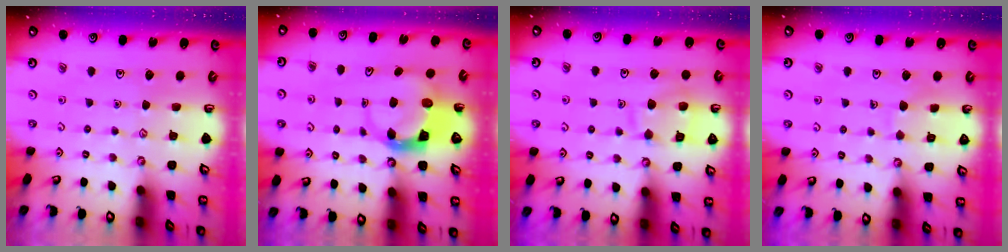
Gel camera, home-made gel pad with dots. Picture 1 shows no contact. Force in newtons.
{"total": 5.0, "press": 4.9, "slide": 0.9}
{"total": 10.7, "press": 10.6, "slide": 1.1}
{"total": 5.3, "press": 5.3, "slide": 0.4}